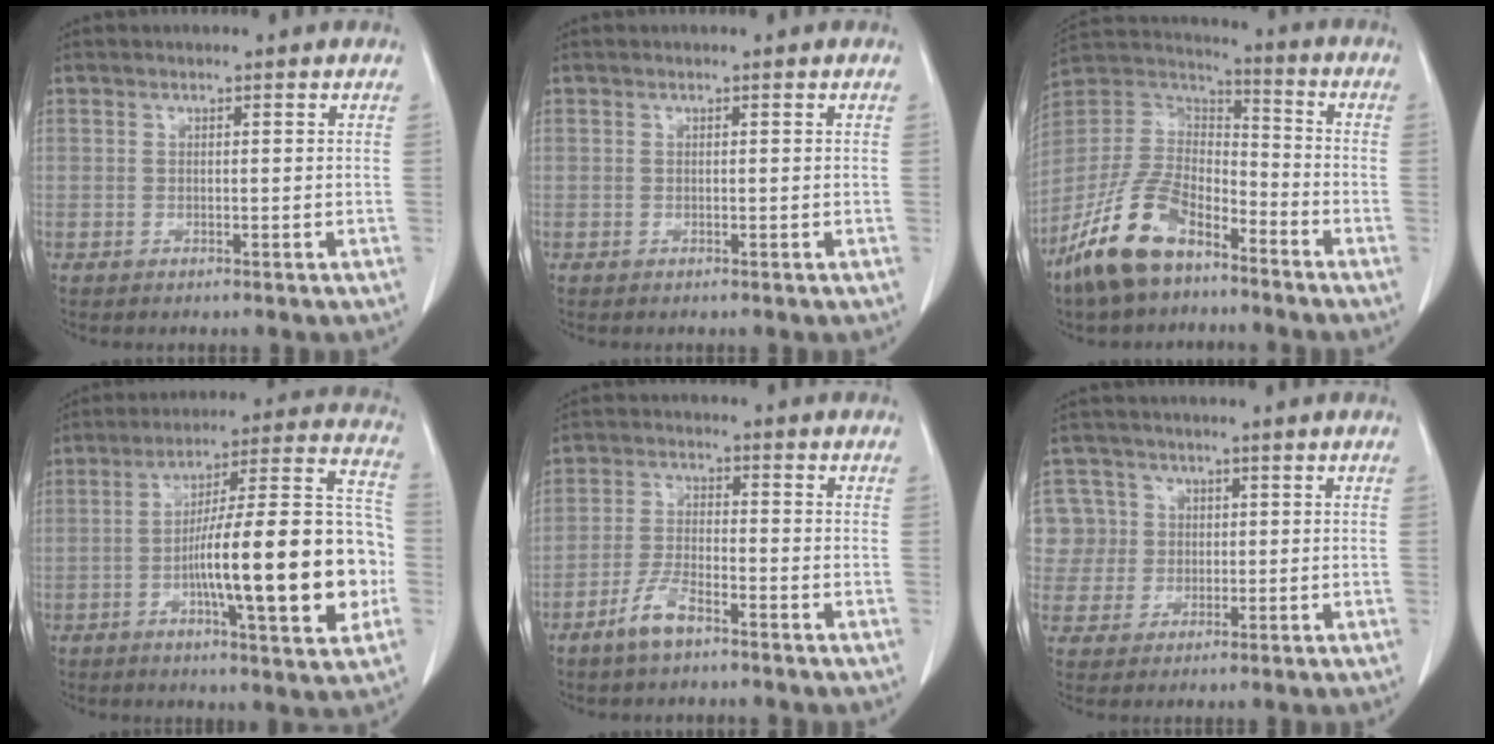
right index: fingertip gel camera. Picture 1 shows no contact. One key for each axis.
{"total": 0.0}
{"total": 15.4, "fx": -10.1, "fy": 6.8, "fz": 9.4, "tx": -0.203, "ty": 0.006, "tz": -0.199}
{"total": 23.0, "fx": -4.5, "fy": 3.3, "fz": 22.3, "tx": -0.289, "ty": 0.027, "tz": -0.066}
{"total": 5.3, "fx": -3.7, "fy": 1.4, "fz": 3.5, "tx": -0.077, "ty": -0.001, "tz": -0.073}
{"total": 8.2, "fx": 1.6, "fy": 8.0, "fz": 0.4, "tx": -0.014, "ty": 0.035, "tz": 0.042}